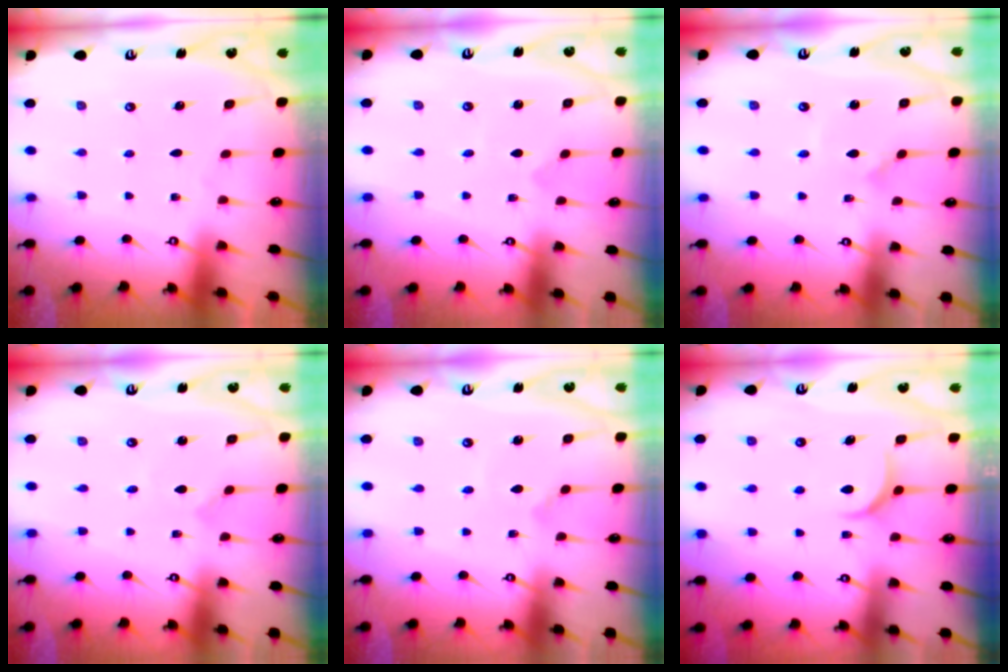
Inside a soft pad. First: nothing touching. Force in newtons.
{"total": 0.0}
{"total": 2.8, "press": 2.8, "slide": 0.2}
{"total": 0.0}
{"total": 1.9, "press": 1.9, "slide": 0.2}
{"total": 5.9, "press": 5.9, "slide": 0.7}